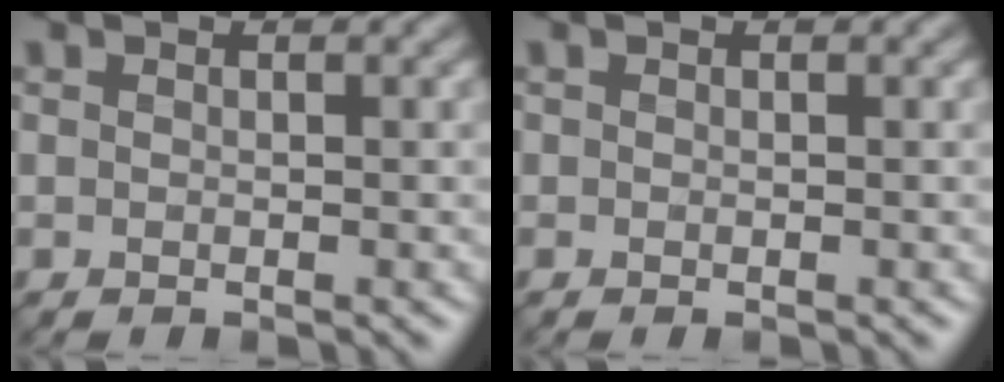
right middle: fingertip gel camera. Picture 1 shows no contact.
{"total": 0.0}